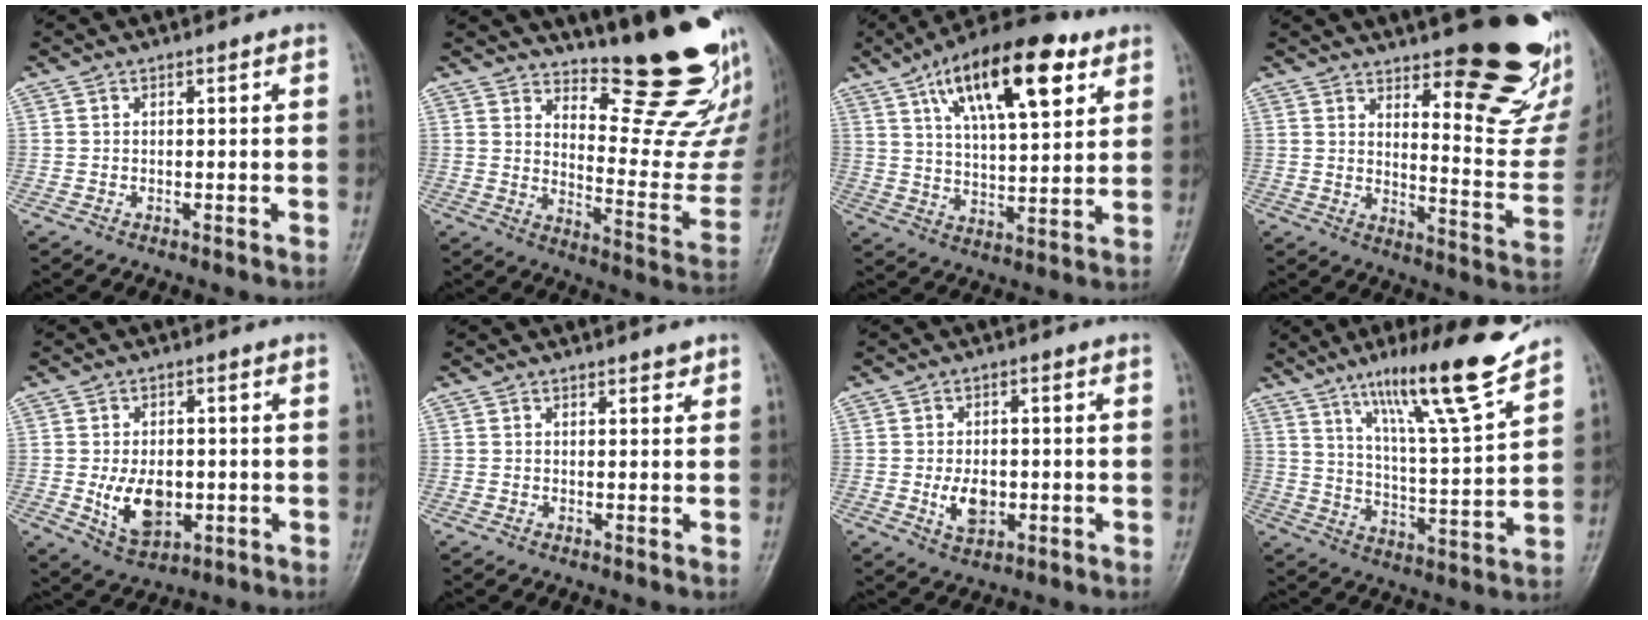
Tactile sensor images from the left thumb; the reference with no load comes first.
{"total": 19.5, "force": [15.8, 4.1, 10.6], "torque": [-0.107, -0.159, 0.220]}
{"total": 19.5, "force": [9.4, 7.6, 15.3], "torque": [-0.225, -0.022, 0.154]}
{"total": 23.4, "force": [14.0, 7.4, 17.3], "torque": [-0.180, -0.093, 0.188]}
{"total": 8.8, "force": [-1.2, 5.7, 6.6], "torque": [-0.097, -0.008, -0.009]}
{"total": 1.5, "force": [1.2, 0.5, 0.7], "torque": [-0.006, -0.008, 0.016]}
{"total": 5.6, "force": [-0.9, 3.7, 4.2], "torque": [-0.061, -0.004, -0.010]}
{"total": 17.2, "force": [12.5, 1.1, 11.8], "torque": [-0.178, -0.072, 0.206]}